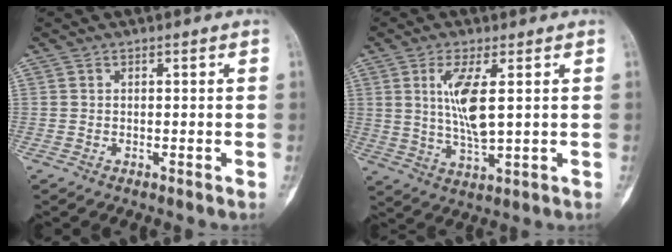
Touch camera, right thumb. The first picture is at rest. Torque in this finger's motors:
{"motor_torque": [-0.69, 1.49, 0.45, 0.26, 0.38]}